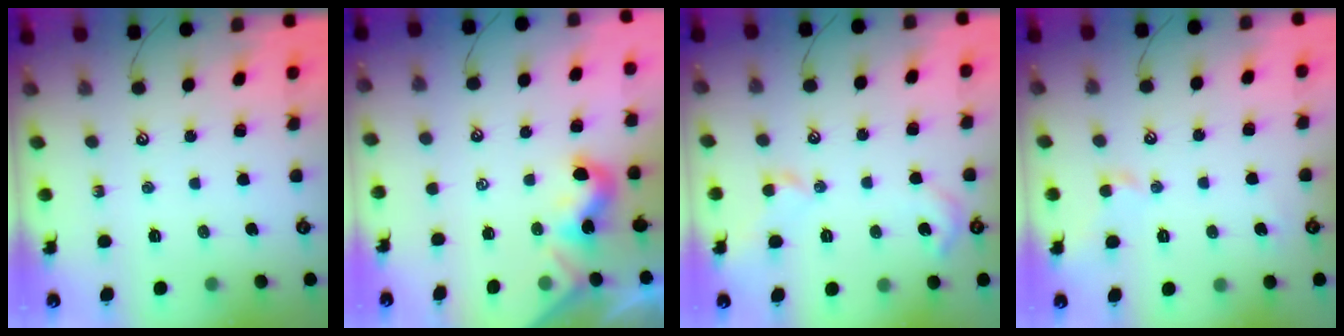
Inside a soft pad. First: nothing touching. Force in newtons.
{"total": 1.8, "press": 1.8, "slide": 0.5}
{"total": 3.7, "press": 3.6, "slide": 0.9}
{"total": 1.0, "press": 0.9, "slide": 0.3}